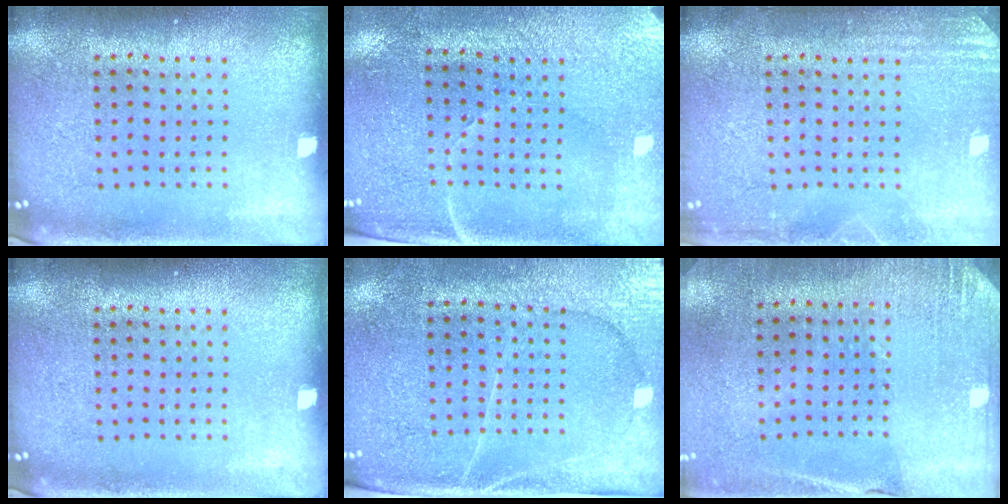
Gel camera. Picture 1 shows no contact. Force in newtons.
{"total": 3.2, "press": 2.9, "slide": 1.3}
{"total": 2.7, "press": 2.7, "slide": 0.3}
{"total": 0.0}
{"total": 3.0, "press": 2.8, "slide": 1.3}
{"total": 2.6, "press": 2.3, "slide": 1.1}